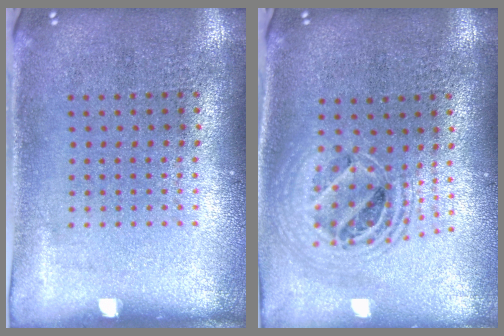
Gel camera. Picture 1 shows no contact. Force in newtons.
{"total": 2.0, "press": 1.6, "slide": 1.2}